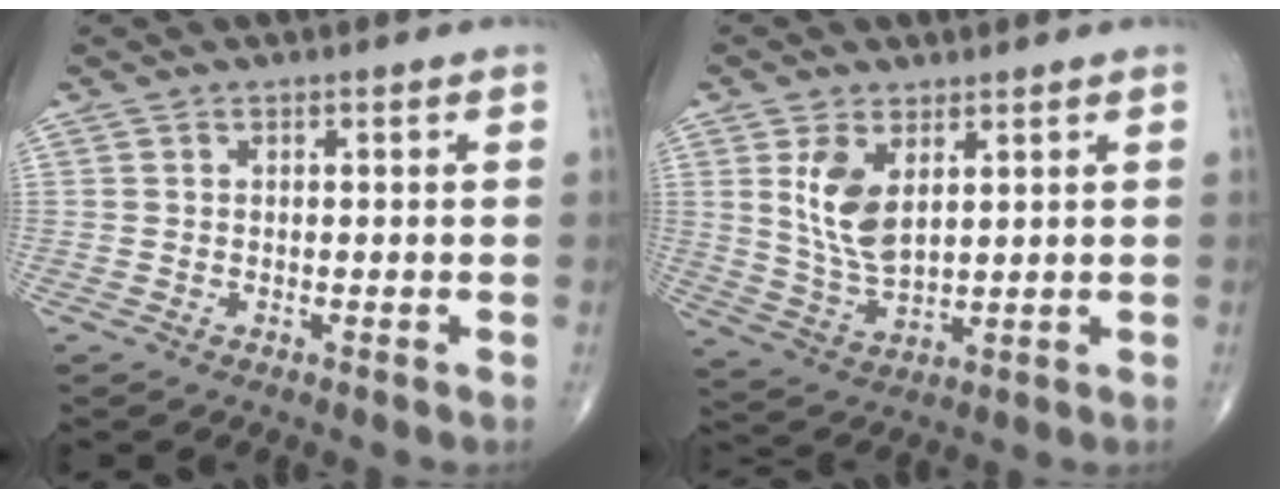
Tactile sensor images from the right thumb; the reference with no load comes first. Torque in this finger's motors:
{"motor_torque": [-0.53, 1.02, 0.71, 0.19, 0.02]}